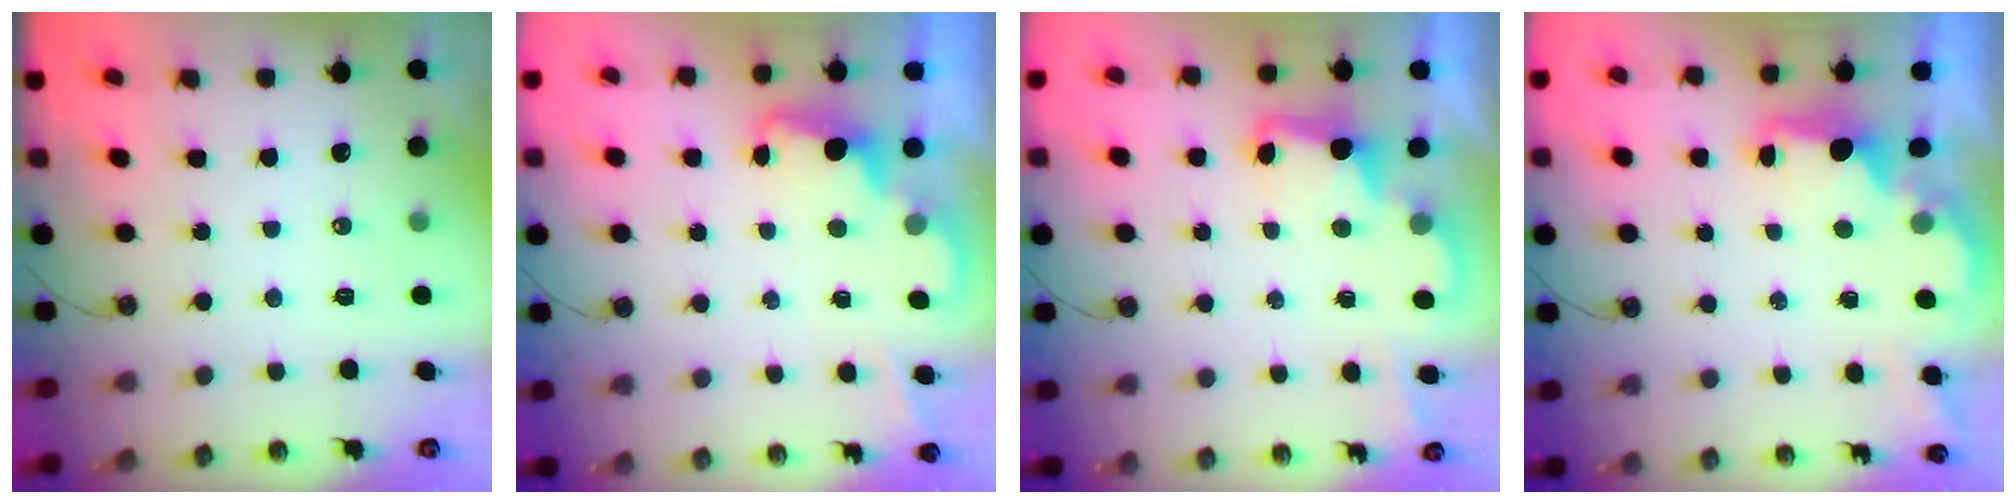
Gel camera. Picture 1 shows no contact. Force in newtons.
{"total": 2.4, "press": 2.3, "slide": 0.5}
{"total": 3.2, "press": 3.1, "slide": 0.6}
{"total": 2.2, "press": 2.0, "slide": 0.8}